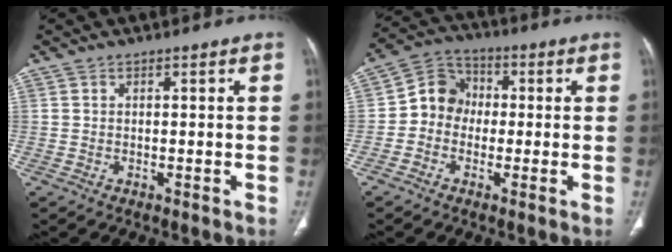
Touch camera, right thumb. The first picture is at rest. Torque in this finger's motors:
{"motor_torque": [1.06, 0.82, 0.63, -0.47, 0.00]}